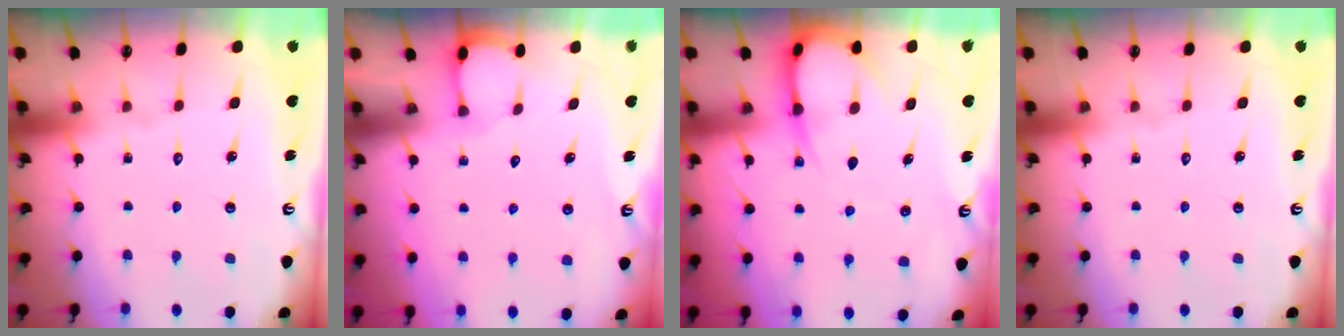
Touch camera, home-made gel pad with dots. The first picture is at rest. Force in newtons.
{"total": 1.0, "press": 0.9, "slide": 0.1}
{"total": 7.7, "press": 7.7, "slide": 0.9}
{"total": 0.0}